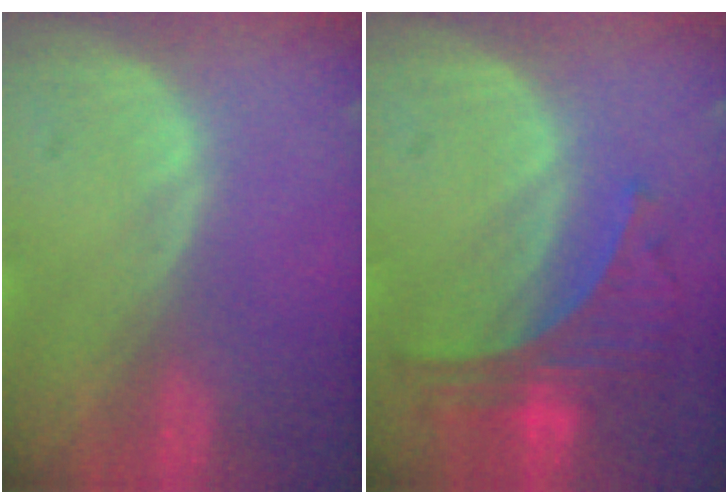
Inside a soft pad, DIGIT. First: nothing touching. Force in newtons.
{"total": 6.8, "press": 6.3, "slide": 2.5}